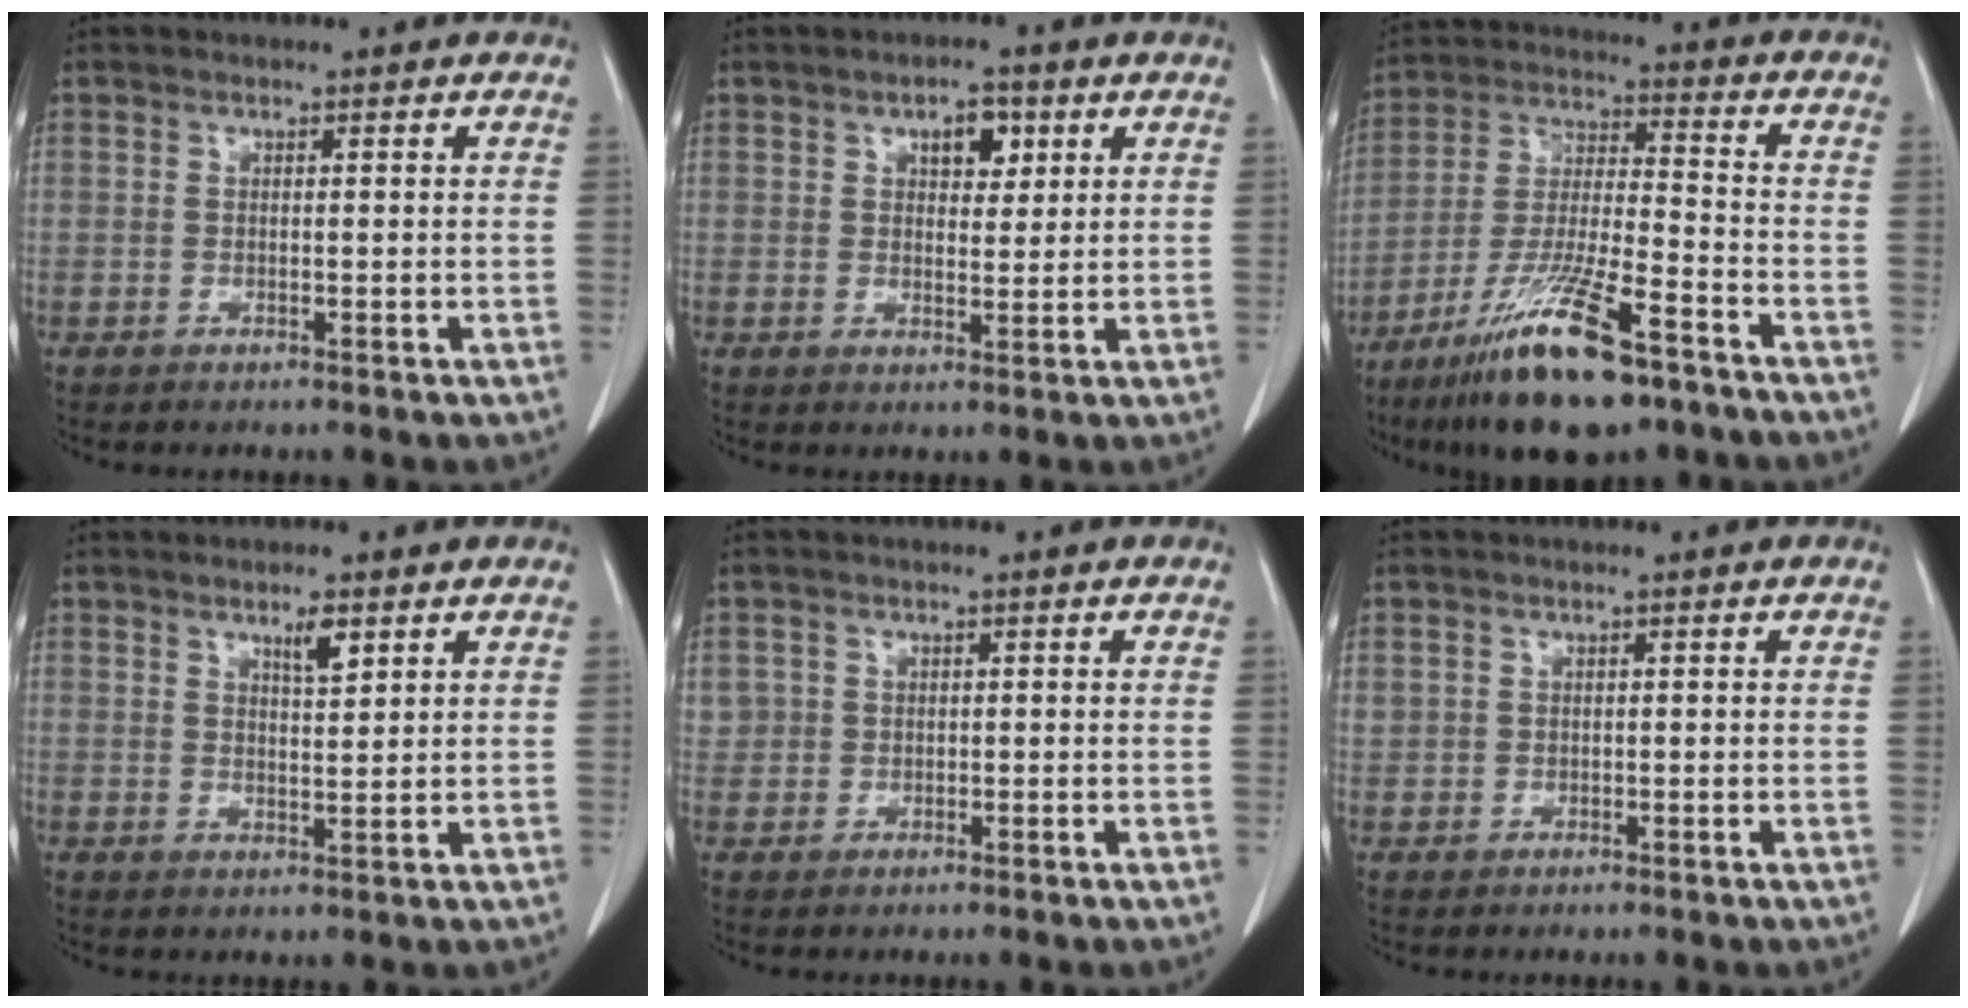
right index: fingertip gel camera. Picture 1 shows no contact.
{"total": 4.4, "force": [2.1, 2.2, 3.2], "torque": [-0.044, 0.002, 0.031]}
{"total": 16.9, "force": [-10.9, 2.8, 12.6], "torque": [-0.247, -0.035, -0.199]}
{"total": 3.3, "force": [2.1, 0.6, 2.5], "torque": [-0.043, -0.004, 0.036]}
{"total": 2.3, "force": [0.6, 2.2, 0.3], "torque": [0.008, 0.008, 0.012]}
{"total": 1.0, "force": [0.4, 0.9, 0.2], "torque": [0.003, 0.010, 0.007]}